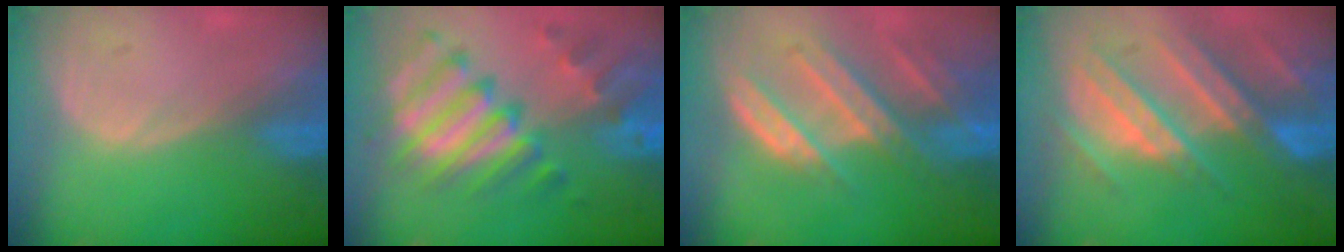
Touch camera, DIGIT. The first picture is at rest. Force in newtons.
{"total": 11.4, "press": 9.8, "slide": 5.9}
{"total": 9.2, "press": 8.1, "slide": 4.3}
{"total": 10.8, "press": 9.6, "slide": 4.9}